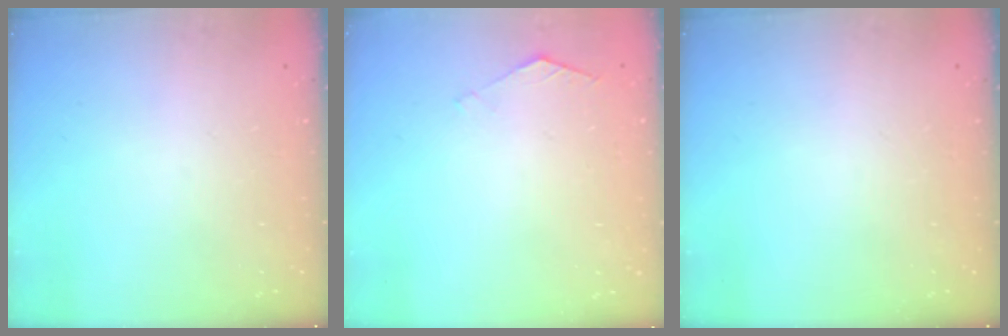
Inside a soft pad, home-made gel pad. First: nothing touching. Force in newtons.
{"total": 1.3, "press": 1.2, "slide": 0.4}
{"total": 0.0}